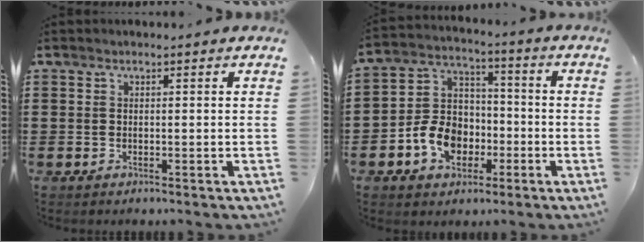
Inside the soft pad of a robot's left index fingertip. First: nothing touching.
{"total": 9.2, "force": [-3.7, 7.1, 4.5], "torque": [-0.117, 0.024, -0.072]}